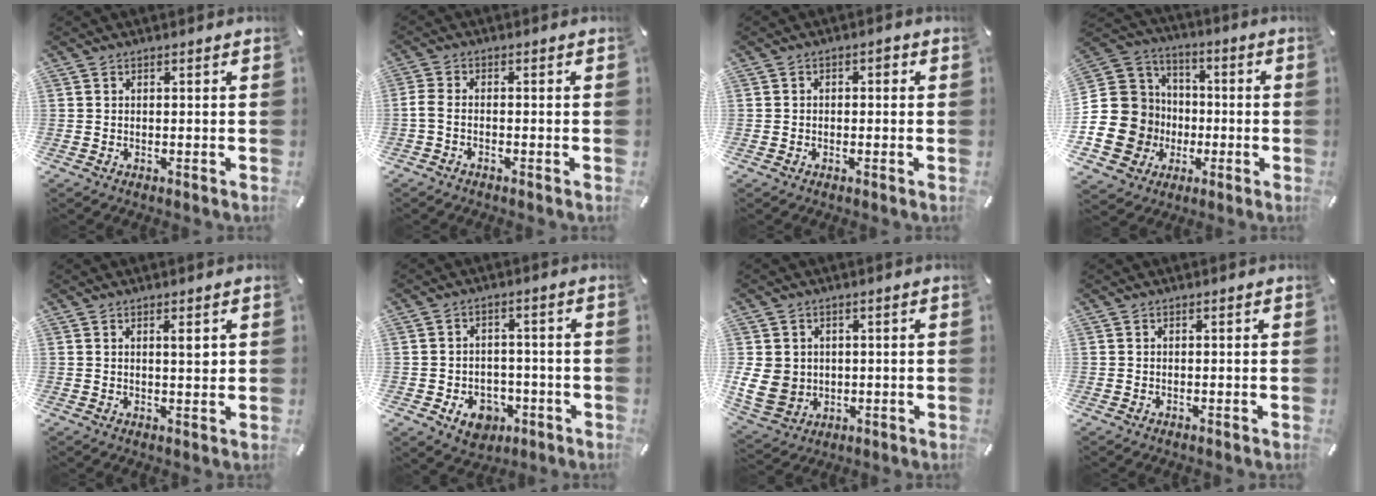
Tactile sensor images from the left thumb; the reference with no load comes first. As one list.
[{"total": 2.2, "force": [-1.5, 0.7, 1.4], "torque": [-0.038, 0.003, -0.032]}, {"total": 1.8, "force": [-0.7, 1.3, 1.0], "torque": [-0.019, 0.011, -0.016]}, {"total": 17.0, "force": [-3.6, 16.0, 4.5], "torque": [-0.103, 0.012, -0.049]}, {"total": 2.9, "force": [1.1, 0.6, 2.6], "torque": [-0.037, -0.002, 0.012]}, {"total": 7.7, "force": [-3.2, 6.2, 3.4], "torque": [-0.049, 0.021, -0.055]}, {"total": 8.4, "force": [0.4, 7.6, 3.5], "torque": [-0.090, -0.001, 0.009]}, {"total": 0.0}]